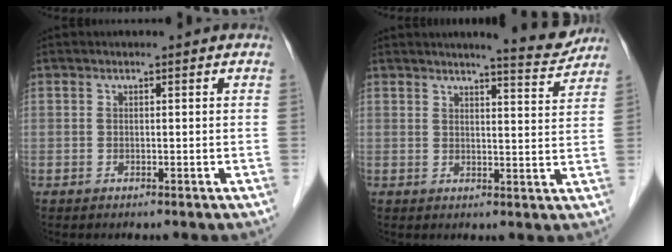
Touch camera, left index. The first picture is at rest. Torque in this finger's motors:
{"motor_torque": [0.37, -0.44, 0.14, 0.01]}